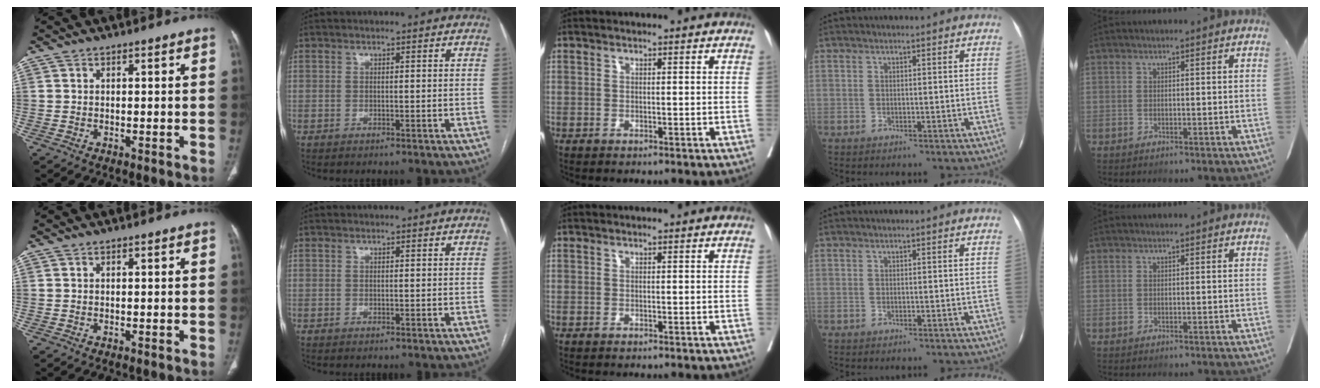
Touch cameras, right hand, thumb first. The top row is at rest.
{}